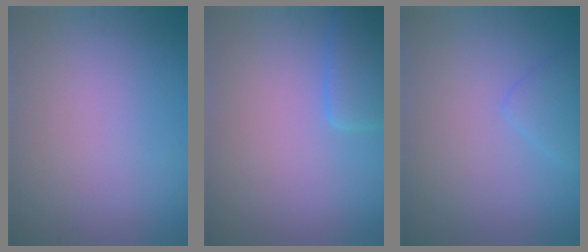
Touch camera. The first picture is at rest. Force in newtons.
{"total": 3.0, "press": 3.0, "slide": 0.3}
{"total": 1.6, "press": 1.6, "slide": 0.1}